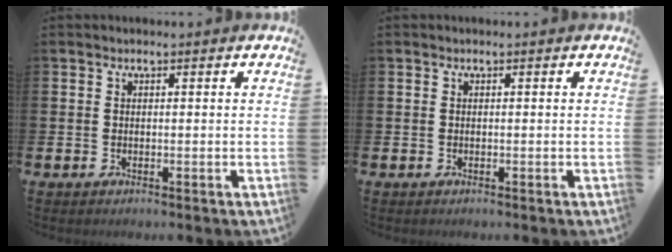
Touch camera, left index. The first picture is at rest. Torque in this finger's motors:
{"motor_torque": [0.00, 0.00, 0.00, 0.00]}